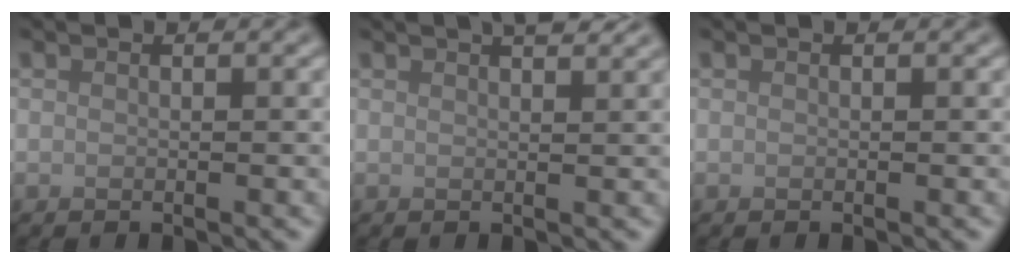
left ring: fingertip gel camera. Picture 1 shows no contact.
{"total": 3.2, "force": [2.3, 1.0, 2.0], "torque": [-0.005, 0.013, 0.014]}
{"total": 0.0}